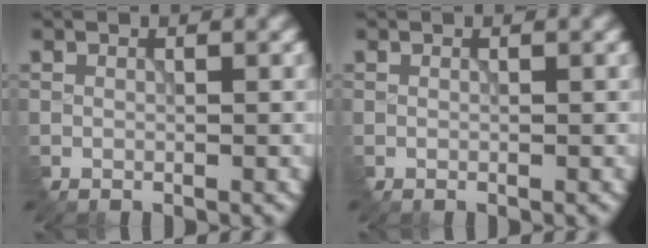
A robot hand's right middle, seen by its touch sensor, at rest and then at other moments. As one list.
[{"total": 0.0}]